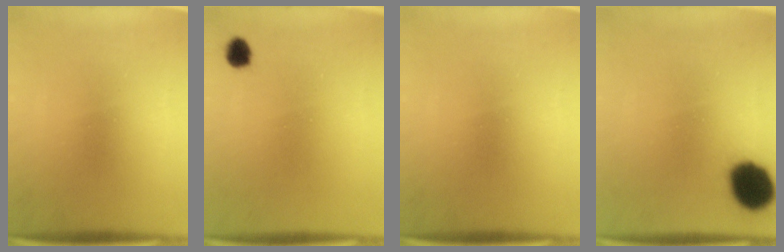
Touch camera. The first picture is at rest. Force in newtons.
{"total": 2.4}
{"total": 0.0}
{"total": 13.0}